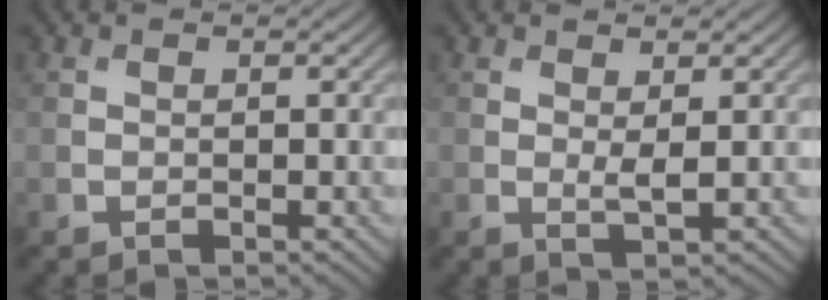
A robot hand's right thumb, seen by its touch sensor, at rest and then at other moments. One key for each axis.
{"total": 1.4, "fx": 0.5, "fy": 0.2, "fz": 1.3, "tx": -0.028, "ty": -0.005, "tz": 0.011}